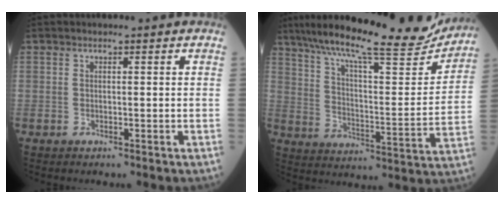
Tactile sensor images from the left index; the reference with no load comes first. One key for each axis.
{"total": 23.7, "fx": 20.8, "fy": 2.4, "fz": 11.0, "tx": -0.191, "ty": -0.024, "tz": 0.294}